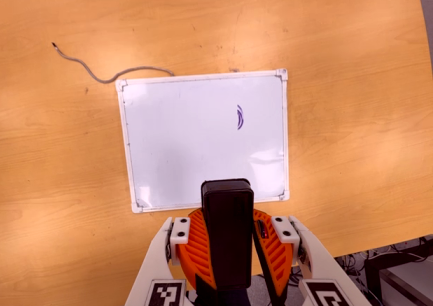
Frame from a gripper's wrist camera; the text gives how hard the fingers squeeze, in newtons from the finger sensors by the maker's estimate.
{"total": 10.0, "left": 10.0, "right": 9.9}